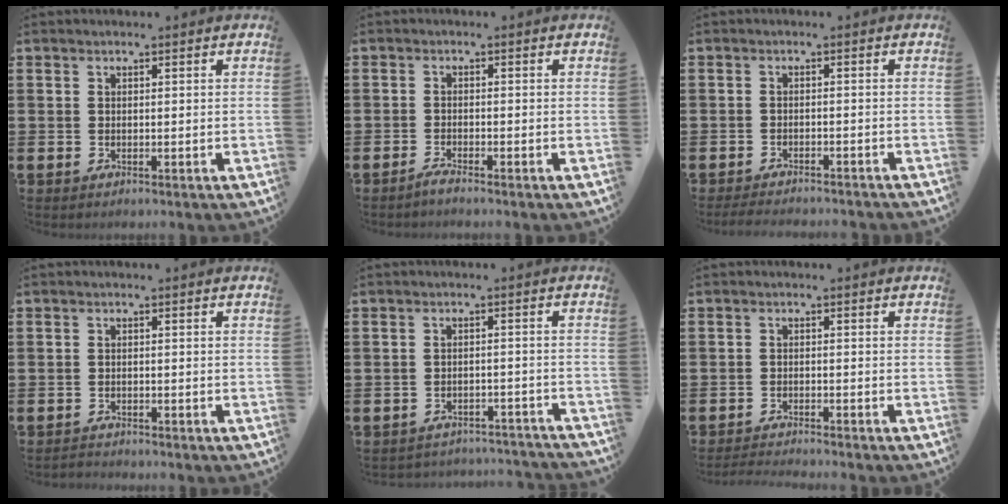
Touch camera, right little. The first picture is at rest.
{"total": 1.1, "force": [-1.0, 0.0, 0.6], "torque": [-0.009, -0.005, -0.018]}
{"total": 1.8, "force": [-1.8, 0.0, 0.4], "torque": [-0.008, 0.003, -0.036]}
{"total": 0.9, "force": [-0.9, 0.0, -0.1], "torque": [-0.001, 0.001, -0.020]}
{"total": 2.3, "force": [-2.3, 0.0, -0.2], "torque": [-0.002, 0.000, -0.051]}
{"total": 1.5, "force": [-1.5, -0.2, 0.2], "torque": [-0.004, 0.001, -0.030]}